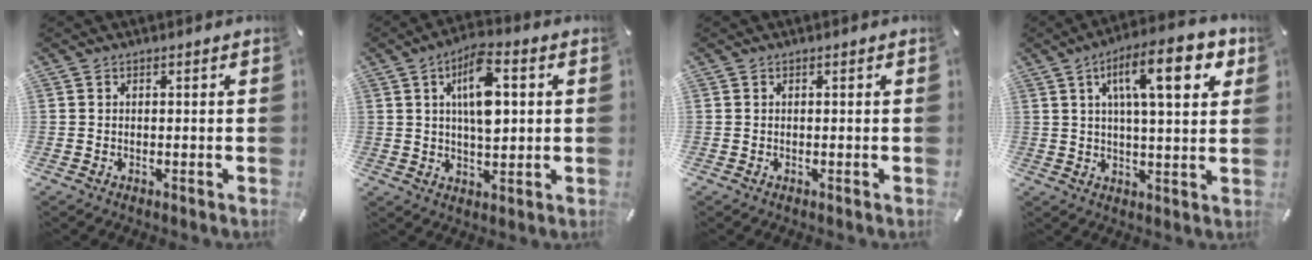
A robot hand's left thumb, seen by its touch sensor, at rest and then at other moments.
{"total": 11.2, "force": [3.0, 5.0, 9.6], "torque": [-0.174, -0.003, 0.045]}
{"total": 0.0}
{"total": 15.8, "force": [6.7, 4.9, 13.5], "torque": [-0.217, -0.004, 0.101]}